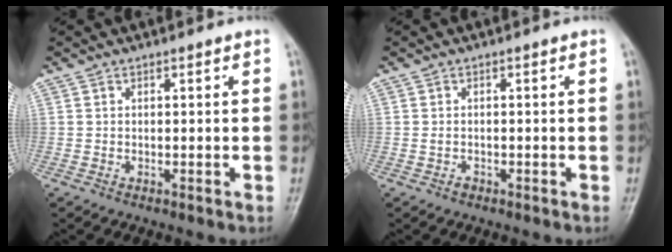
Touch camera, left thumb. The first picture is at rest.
{"total": 0.9, "force": [-0.5, 0.6, 0.4], "torque": [-0.010, 0.006, -0.007]}